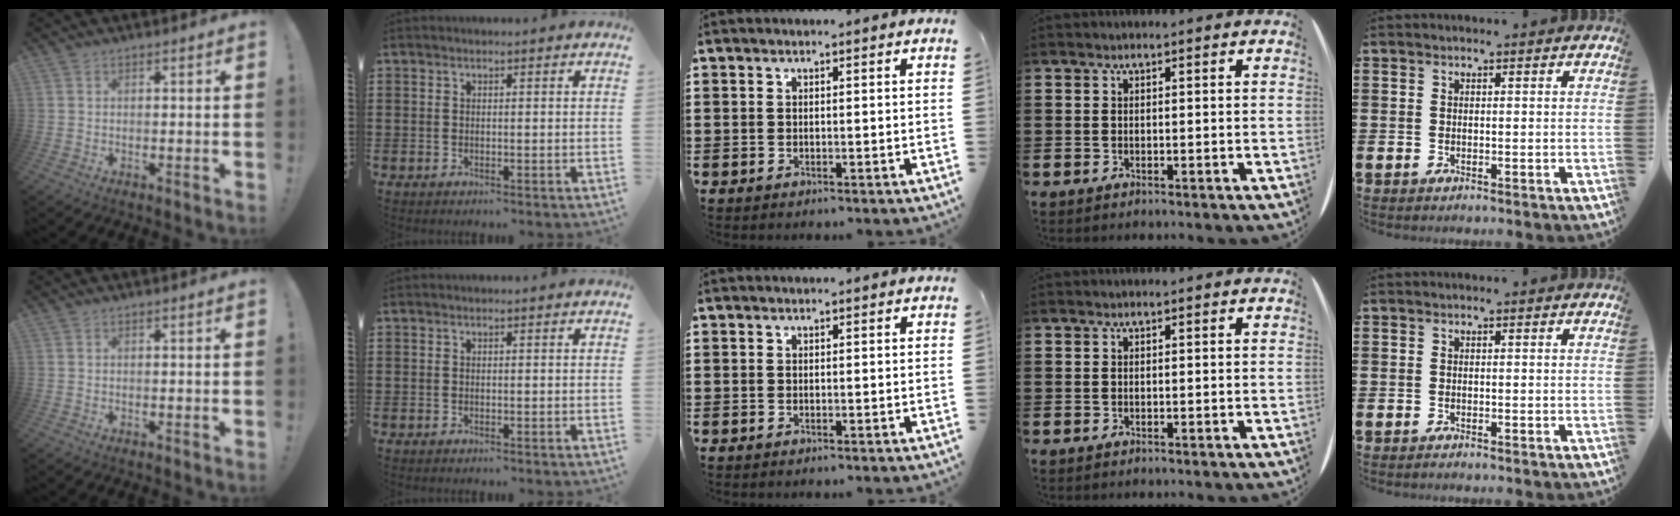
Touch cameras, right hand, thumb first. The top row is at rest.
{}